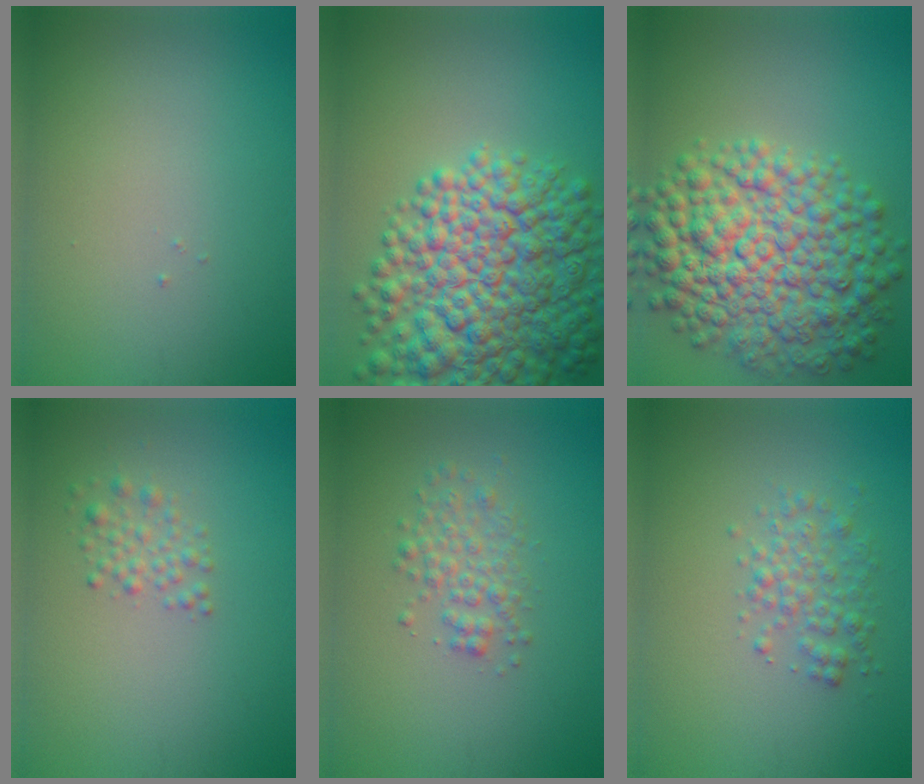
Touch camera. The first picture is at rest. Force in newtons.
{"total": 12.4, "press": 12.4, "slide": 0.5}
{"total": 10.6, "press": 10.6, "slide": 0.1}
{"total": 1.7, "press": 1.7, "slide": 0.0}
{"total": 2.5, "press": 2.5, "slide": 0.0}
{"total": 2.6, "press": 2.6, "slide": 0.0}